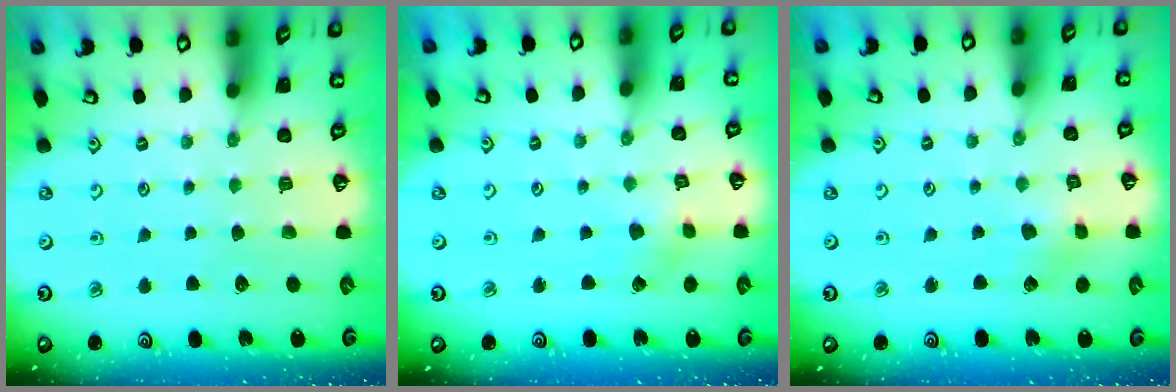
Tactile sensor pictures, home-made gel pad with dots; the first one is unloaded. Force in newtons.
{"total": 2.1, "press": 2.1, "slide": 0.1}
{"total": 3.5, "press": 3.5, "slide": 0.2}